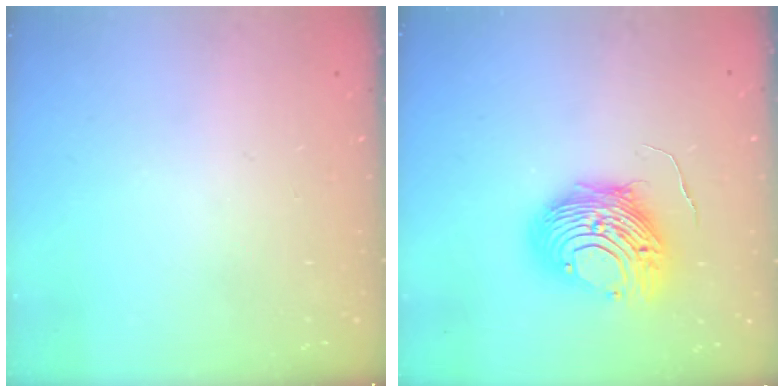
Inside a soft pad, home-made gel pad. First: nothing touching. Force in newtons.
{"total": 13.0, "press": 12.9, "slide": 1.4}